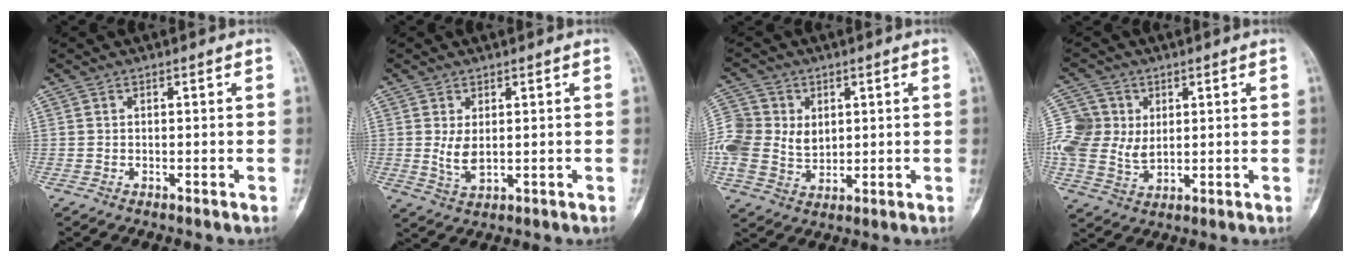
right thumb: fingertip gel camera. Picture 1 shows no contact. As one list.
[{"total": 3.9, "force": [0.6, 2.0, 3.3], "torque": [-0.057, -0.013, 0.019]}, {"total": 14.3, "force": [2.2, 12.0, 7.5], "torque": [-0.172, 0.005, 0.049]}, {"total": 11.7, "force": [2.4, 9.7, 5.9], "torque": [-0.120, 0.002, 0.052]}]